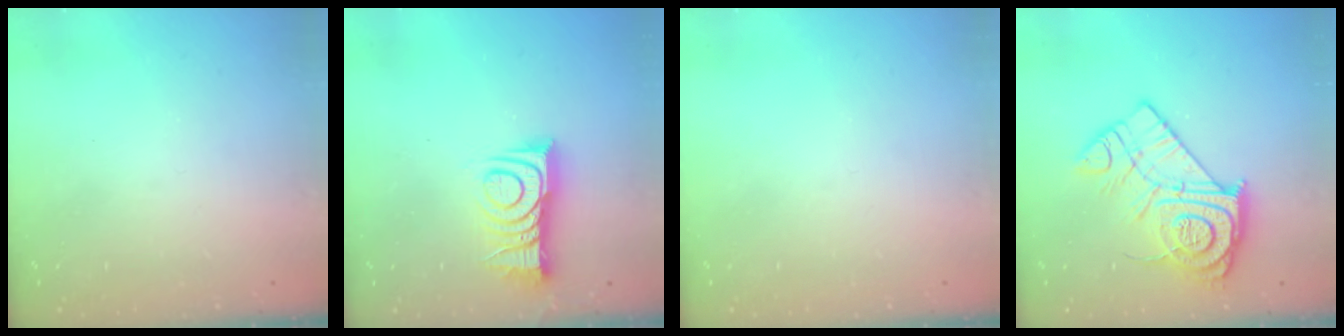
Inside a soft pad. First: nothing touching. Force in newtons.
{"total": 11.2, "press": 11.2, "slide": 0.5}
{"total": 0.0}
{"total": 16.1, "press": 16.1, "slide": 1.1}